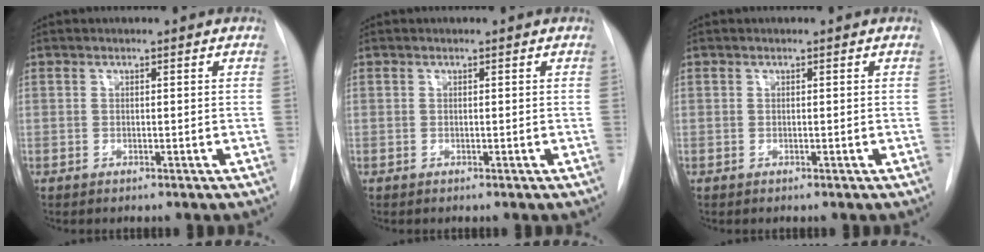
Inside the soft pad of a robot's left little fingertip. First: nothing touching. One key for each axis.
{"total": 0.0}
{"total": 0.0}